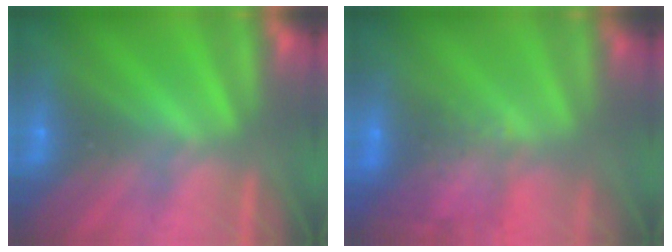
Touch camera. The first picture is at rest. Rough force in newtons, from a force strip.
{"total": 7.4}